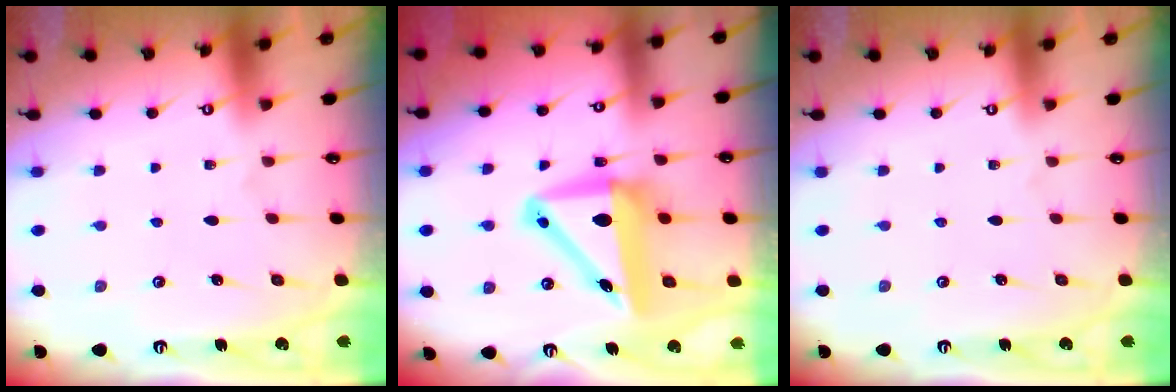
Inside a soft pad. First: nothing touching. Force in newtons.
{"total": 11.4, "press": 10.9, "slide": 3.5}
{"total": 0.0}